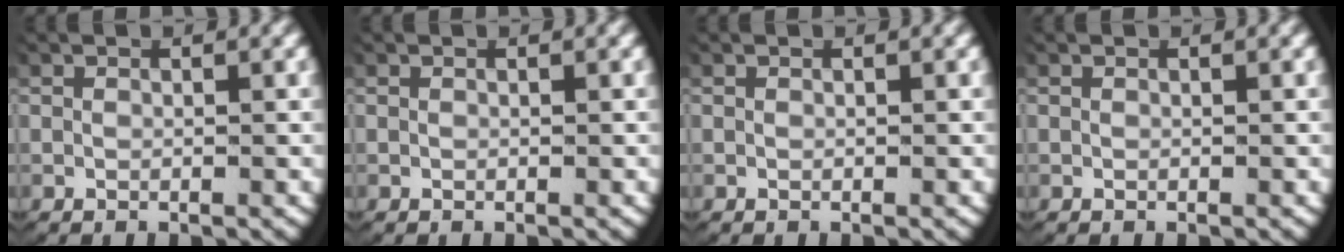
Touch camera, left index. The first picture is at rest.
{"total": 0.0}
{"total": 0.0}
{"total": 0.0}